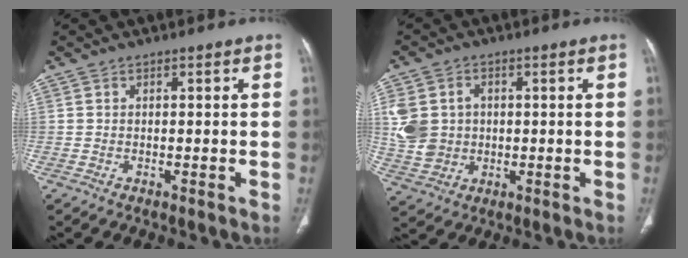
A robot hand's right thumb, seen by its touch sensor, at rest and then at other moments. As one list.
[{"total": 10.0, "force": [1.1, 8.5, 5.2], "torque": [-0.097, 0.006, 0.034]}]